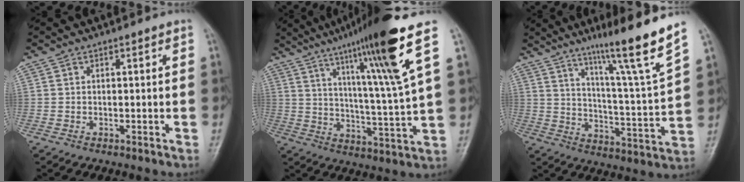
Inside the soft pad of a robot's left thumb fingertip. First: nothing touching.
{"total": 19.0, "force": [10.4, 0.1, 15.9], "torque": [-0.241, -0.049, 0.162]}
{"total": 16.7, "force": [11.6, -0.8, 11.9], "torque": [-0.172, -0.079, 0.182]}